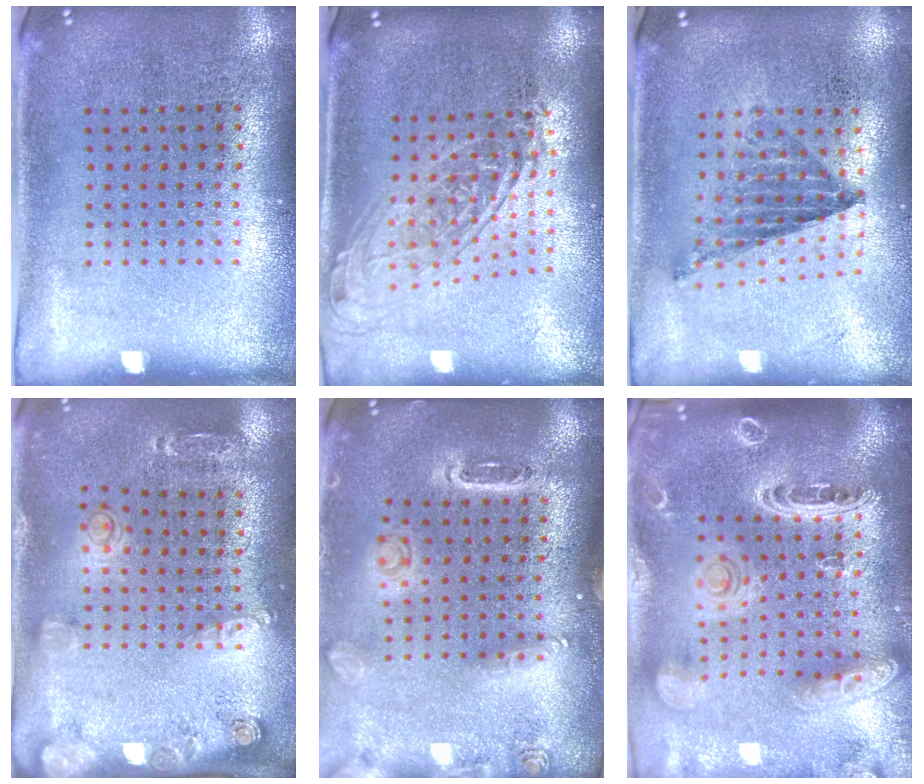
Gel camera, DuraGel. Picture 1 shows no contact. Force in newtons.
{"total": 1.7, "press": 1.3, "slide": 1.1}
{"total": 0.7, "press": 0.7, "slide": 0.1}
{"total": 1.5, "press": 1.4, "slide": 0.6}
{"total": 1.5, "press": 1.5, "slide": 0.1}
{"total": 3.2, "press": 2.5, "slide": 1.9}